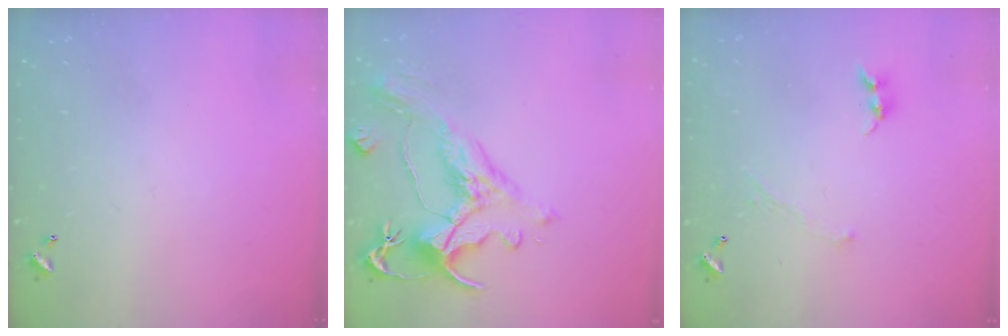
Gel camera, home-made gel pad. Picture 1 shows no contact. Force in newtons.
{"total": 1.7, "press": 0.9, "slide": 1.5}
{"total": 0.8, "press": 0.7, "slide": 0.3}